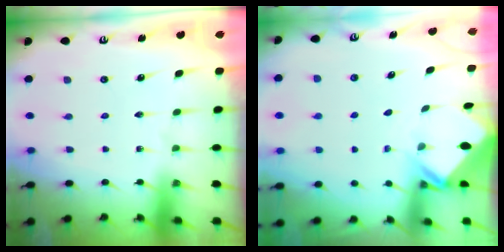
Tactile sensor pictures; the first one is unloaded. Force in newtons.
{"total": 2.6, "press": 2.6, "slide": 0.2}